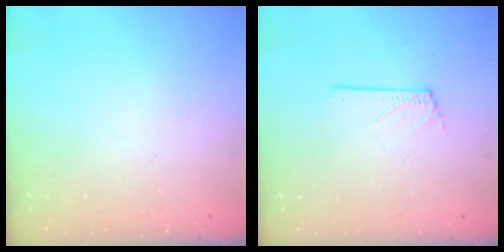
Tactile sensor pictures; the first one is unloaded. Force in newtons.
{"total": 1.0, "press": 1.0, "slide": 0.1}